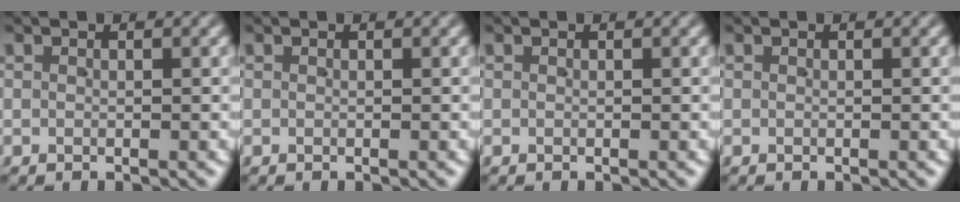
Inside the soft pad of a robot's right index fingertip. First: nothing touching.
{"total": 0.0}
{"total": 0.0}
{"total": 0.0}